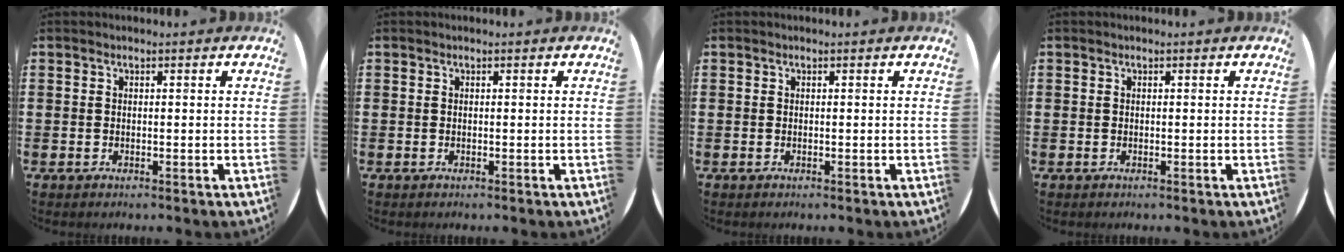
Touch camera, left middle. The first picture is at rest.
{"total": 0.0}
{"total": 0.0}
{"total": 0.0}